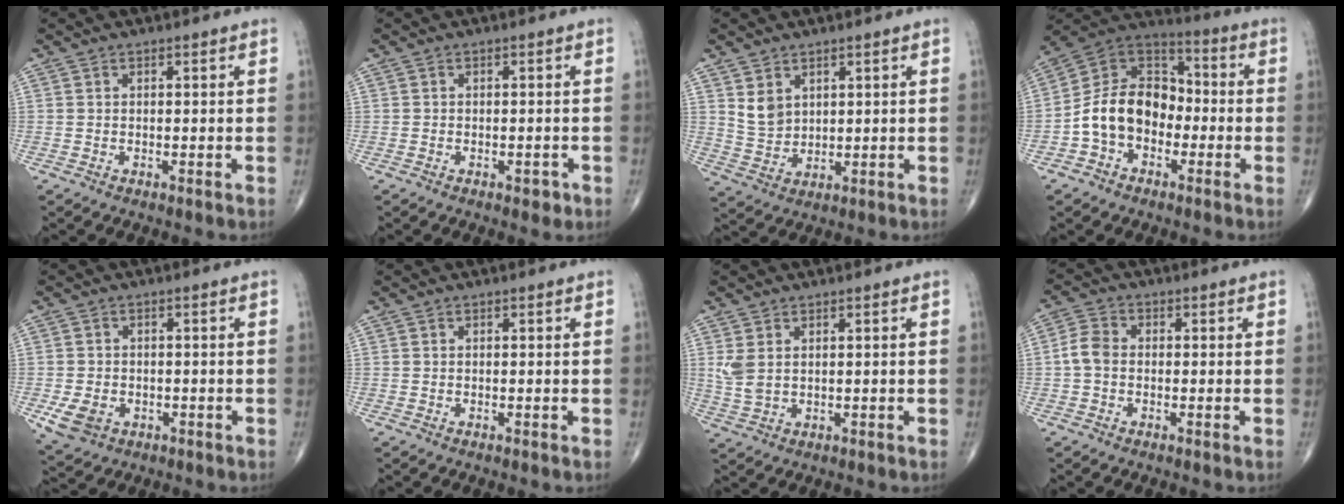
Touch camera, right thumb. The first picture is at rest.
{"total": 1.6, "force": [-0.9, 1.0, 1.0], "torque": [-0.002, 0.002, -0.012]}
{"total": 4.9, "force": [2.4, 3.5, 2.5], "torque": [-0.034, -0.019, 0.058]}
{"total": 14.4, "force": [-3.2, 10.6, 9.2], "torque": [-0.132, 0.053, -0.071]}
{"total": 5.6, "force": [-1.8, 4.3, 3.1], "torque": [-0.052, 0.002, -0.023]}
{"total": 0.0}
{"total": 3.7, "force": [1.2, 2.1, 2.8], "torque": [-0.065, -0.001, 0.034]}
{"total": 4.1, "force": [-0.5, 3.0, 2.7], "torque": [-0.054, 0.011, -0.020]}